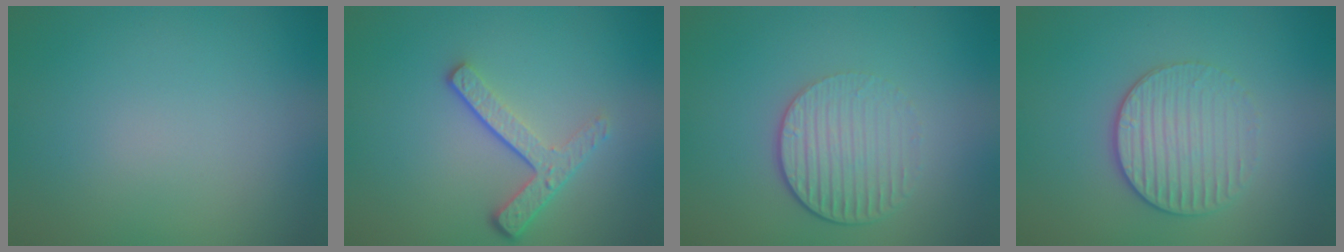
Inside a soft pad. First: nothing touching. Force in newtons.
{"total": 3.5, "press": 2.5, "slide": 2.5}
{"total": 3.7, "press": 2.7, "slide": 2.6}
{"total": 3.2, "press": 2.9, "slide": 1.3}